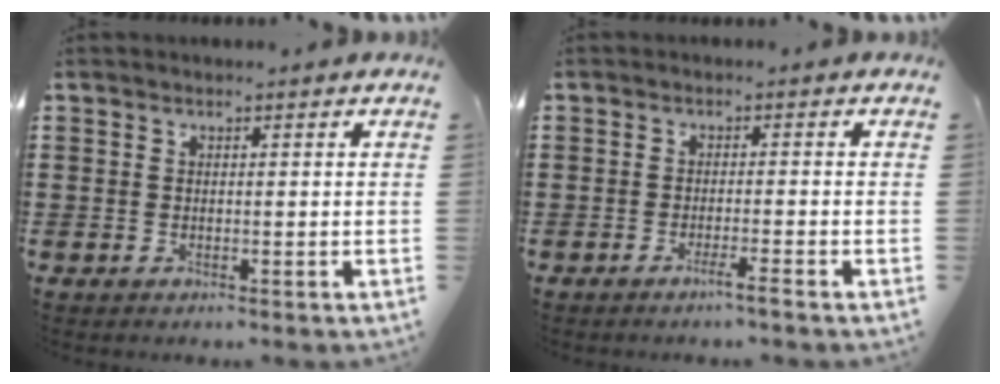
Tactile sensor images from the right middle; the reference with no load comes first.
{"total": 2.1, "force": [-1.5, -0.2, 1.4], "torque": [-0.021, 0.000, -0.028]}